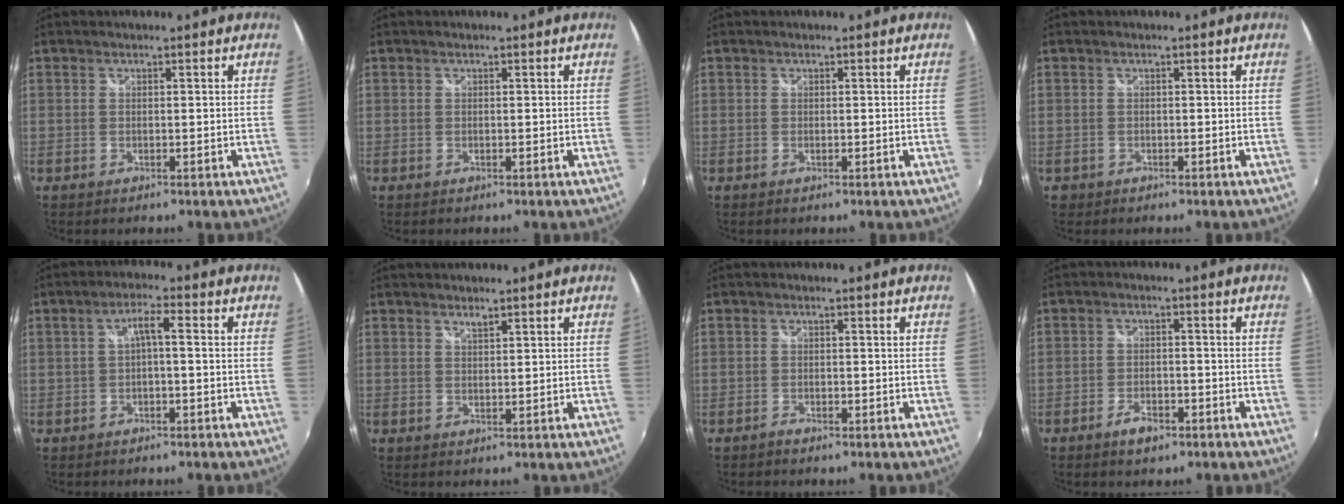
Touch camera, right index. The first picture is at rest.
{"total": 0.0}
{"total": 0.0}
{"total": 1.2, "force": [-0.6, 1.1, 0.1], "torque": [-0.006, 0.000, -0.008]}
{"total": 3.2, "force": [-0.4, 0.5, 3.1], "torque": [-0.059, 0.008, -0.006]}
{"total": 1.2, "force": [1.0, 0.2, 0.6], "torque": [-0.008, 0.000, 0.017]}
{"total": 1.0, "force": [-1.0, 0.3, 0.3], "torque": [-0.008, -0.002, -0.020]}
{"total": 4.1, "force": [-2.8, 2.0, 2.3], "torque": [-0.055, -0.001, -0.048]}